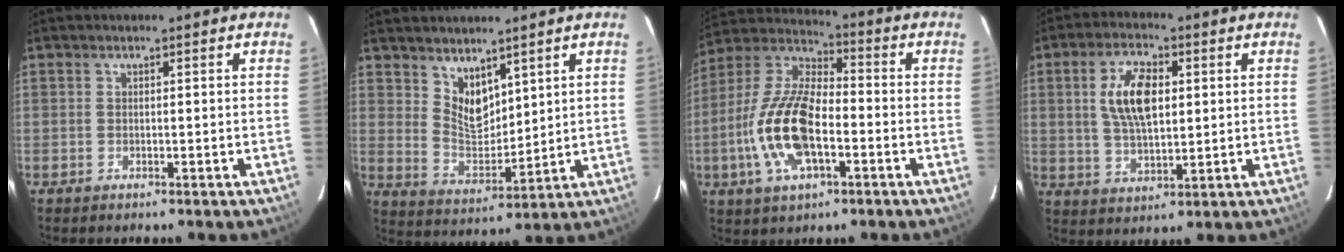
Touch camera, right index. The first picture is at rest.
{"total": 7.4, "force": [5.2, 3.8, 3.6], "torque": [-0.054, -0.005, 0.107]}
{"total": 16.6, "force": [-4.6, 7.3, 14.2], "torque": [-0.302, -0.001, -0.090]}
{"total": 9.9, "force": [2.1, 4.8, 8.5], "torque": [-0.163, 0.009, 0.043]}